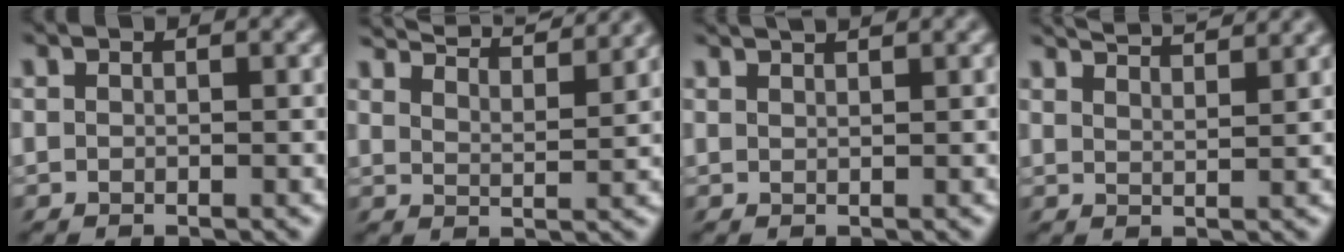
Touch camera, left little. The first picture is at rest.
{"total": 8.1, "force": [7.3, 1.1, 3.1], "torque": [-0.065, 0.016, 0.087]}
{"total": 2.1, "force": [1.9, 0.0, 0.8], "torque": [-0.018, 0.017, 0.028]}
{"total": 5.7, "force": [5.2, 0.5, 2.3], "torque": [-0.047, 0.021, 0.063]}